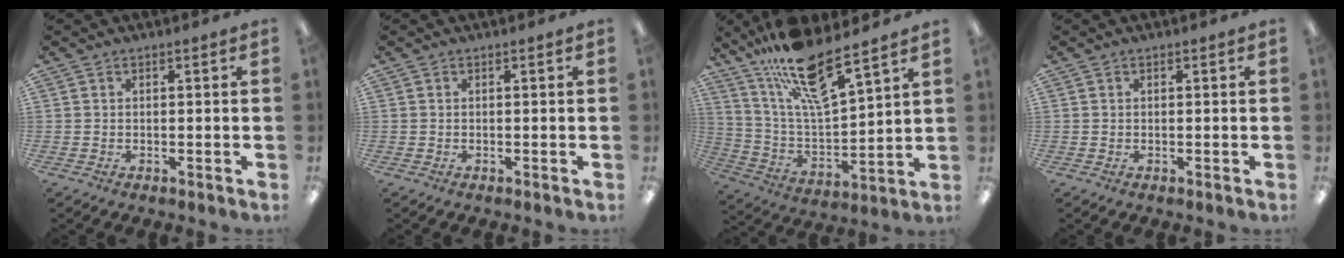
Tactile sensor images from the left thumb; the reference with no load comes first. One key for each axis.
{"total": 0.0}
{"total": 17.3, "fx": 13.3, "fy": 3.6, "fz": 10.6, "tx": -0.206, "ty": -0.079, "tz": 0.227}
{"total": 0.0}